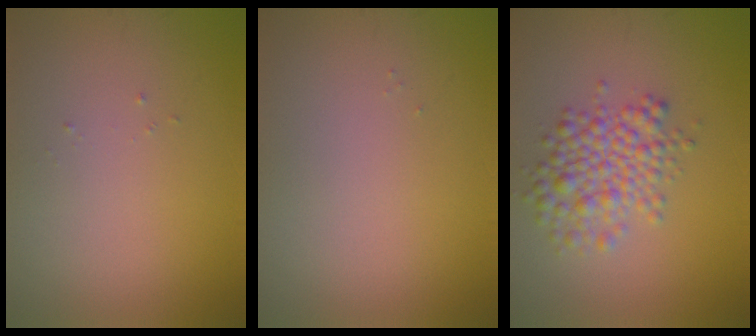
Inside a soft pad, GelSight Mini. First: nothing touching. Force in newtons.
{"total": 0.0}
{"total": 4.6, "press": 4.6, "slide": 0.1}